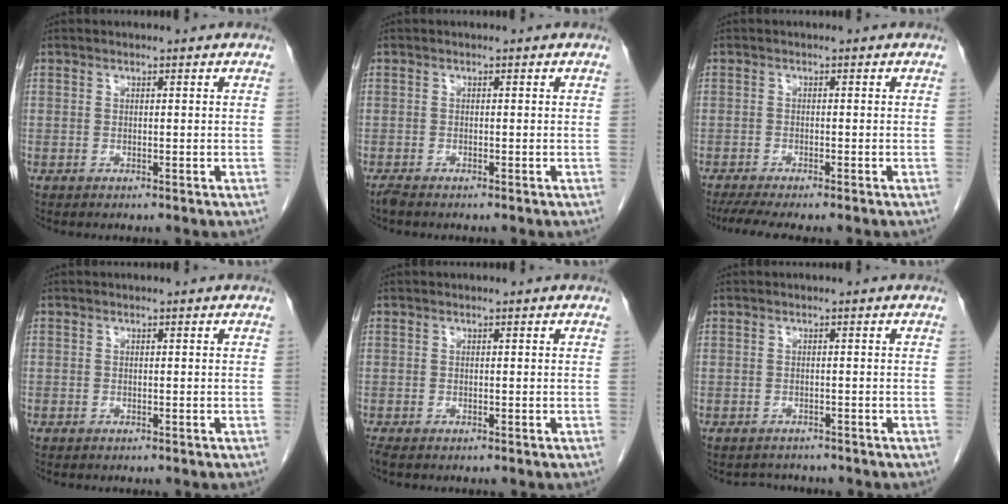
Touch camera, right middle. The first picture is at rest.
{"total": 0.9, "force": [-0.8, 0.0, 0.4], "torque": [-0.017, -0.004, -0.019]}
{"total": 6.3, "force": [-5.2, 0.4, 3.6], "torque": [-0.051, -0.013, -0.082]}
{"total": 0.0}
{"total": 1.0, "force": [-0.9, 0.3, 0.5], "torque": [-0.015, -0.005, -0.017]}
{"total": 2.2, "force": [-2.0, 0.8, -0.4], "torque": [0.003, -0.002, -0.031]}